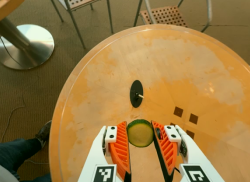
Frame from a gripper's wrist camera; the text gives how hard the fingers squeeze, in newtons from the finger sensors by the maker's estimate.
{"total": 7.9, "left": 7.9, "right": 7.9}